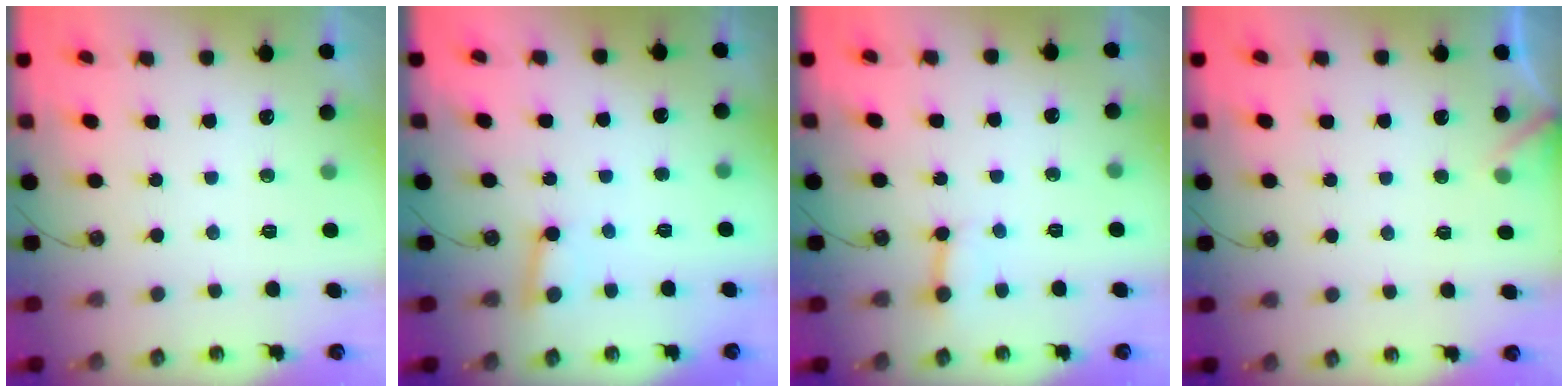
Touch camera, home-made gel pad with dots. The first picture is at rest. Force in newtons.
{"total": 3.4, "press": 3.4, "slide": 0.4}
{"total": 3.9, "press": 3.9, "slide": 0.3}
{"total": 4.1, "press": 4.1, "slide": 0.5}